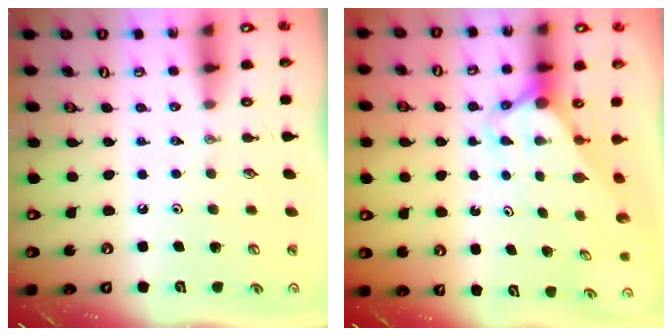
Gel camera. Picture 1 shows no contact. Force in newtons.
{"total": 2.7, "press": 2.7, "slide": 0.2}